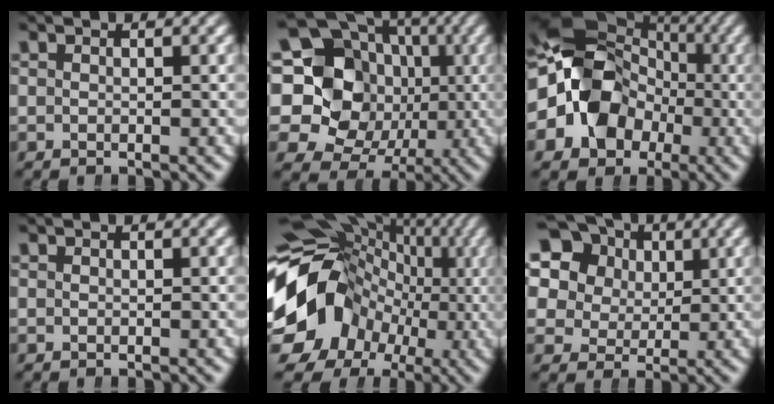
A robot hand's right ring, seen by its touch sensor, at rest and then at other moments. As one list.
[{"total": 19.8, "force": [0.9, 17.2, 9.8], "torque": [-0.202, -0.046, 0.013]}, {"total": 17.5, "force": [1.6, 14.2, 10.0], "torque": [-0.191, -0.013, 0.022]}, {"total": 0.0}, {"total": 20.2, "force": [0.4, 16.1, 12.1], "torque": [-0.221, -0.027, 0.003]}, {"total": 13.8, "force": [4.1, 11.5, 6.3], "torque": [-0.142, 0.002, 0.055]}]